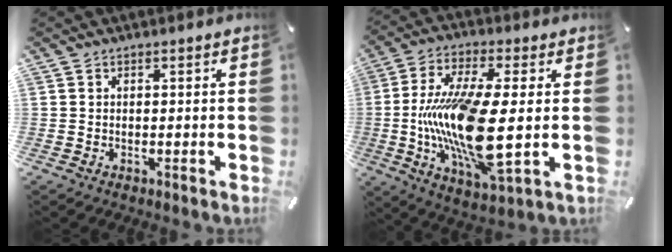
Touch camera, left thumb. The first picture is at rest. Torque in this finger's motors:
{"motor_torque": [-0.27, 2.74, 1.88, -0.89, 1.00]}